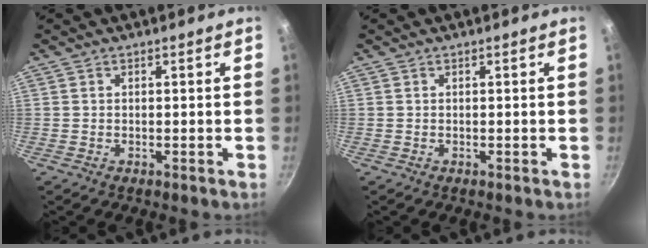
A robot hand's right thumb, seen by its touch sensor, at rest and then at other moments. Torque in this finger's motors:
{"motor_torque": [-0.22, 0.27, 0.03, -0.03, 0.00]}